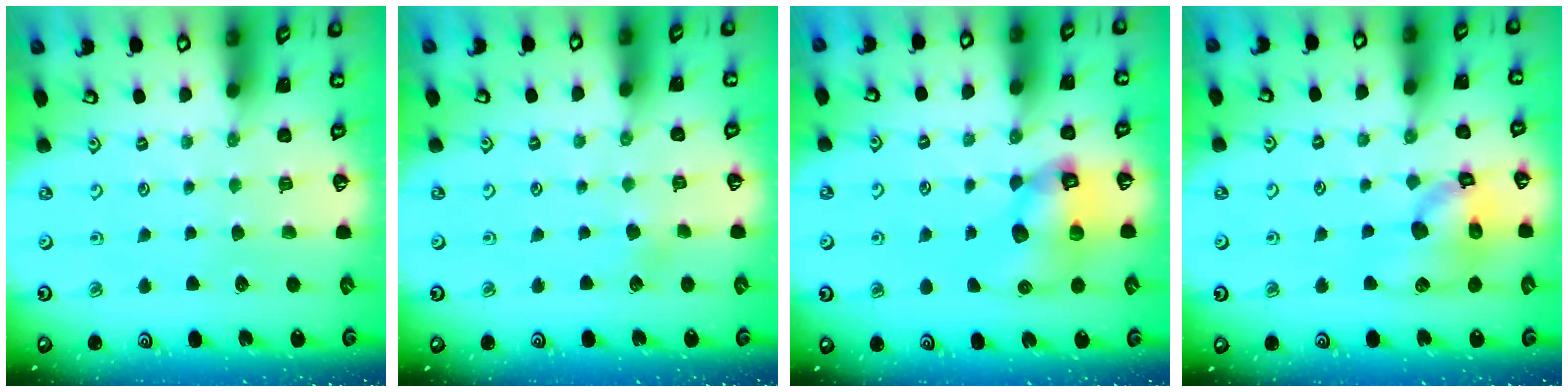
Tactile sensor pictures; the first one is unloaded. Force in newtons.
{"total": 2.7, "press": 2.7, "slide": 0.4}
{"total": 11.1, "press": 11.0, "slide": 1.5}
{"total": 13.2, "press": 13.1, "slide": 1.9}